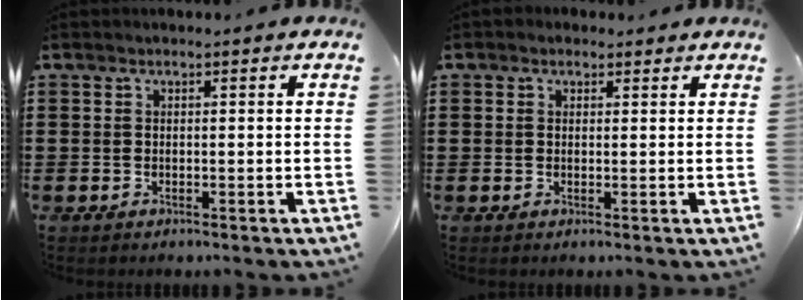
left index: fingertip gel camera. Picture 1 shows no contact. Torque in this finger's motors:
{"motor_torque": [1.14, -1.00, 0.47, 0.06]}